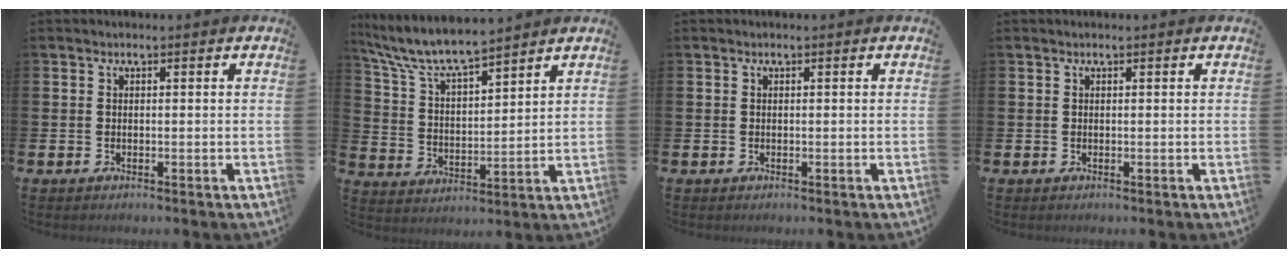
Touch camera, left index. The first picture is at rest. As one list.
[{"total": 7.9, "force": [7.3, 1.0, 2.8], "torque": [-0.087, -0.043, 0.129]}, {"total": 0.0}, {"total": 0.0}]